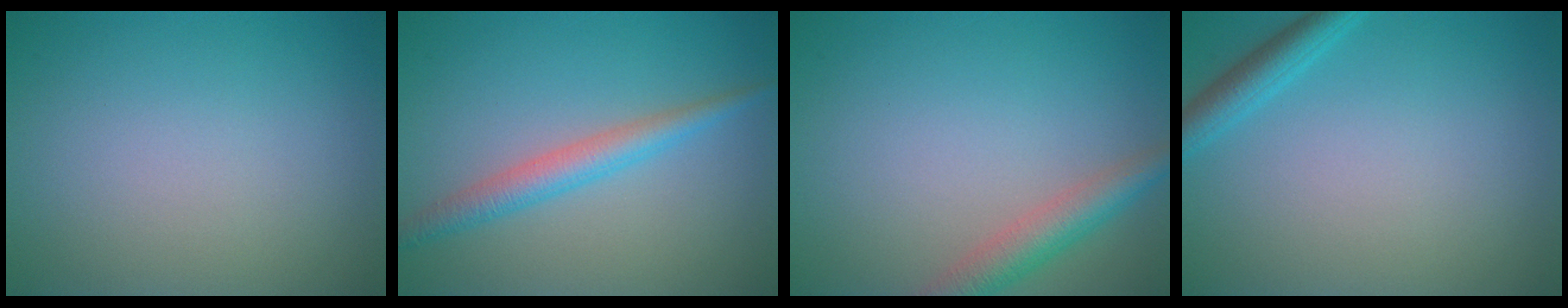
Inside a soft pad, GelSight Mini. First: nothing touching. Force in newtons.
{"total": 2.9, "press": 2.9, "slide": 0.0}
{"total": 3.4, "press": 3.4, "slide": 0.2}
{"total": 2.3, "press": 2.2, "slide": 0.2}